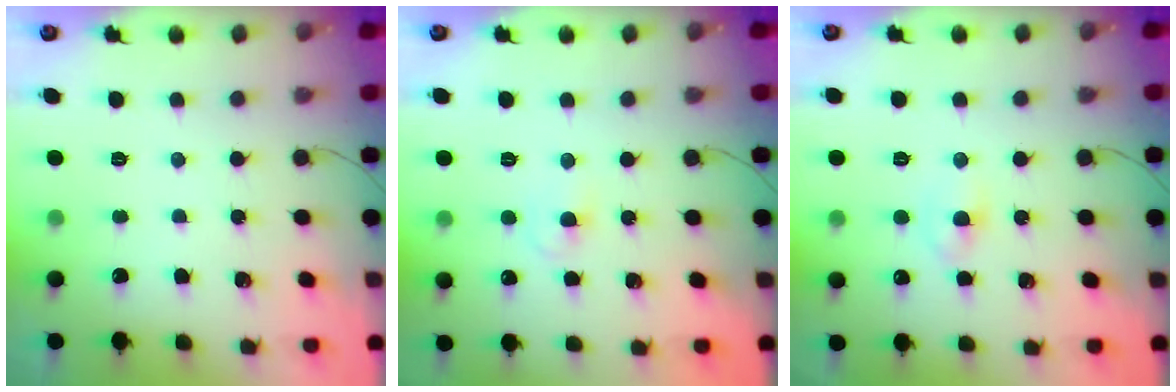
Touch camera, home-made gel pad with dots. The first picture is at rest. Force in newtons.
{"total": 2.2, "press": 2.0, "slide": 0.9}
{"total": 2.4, "press": 2.1, "slide": 1.0}